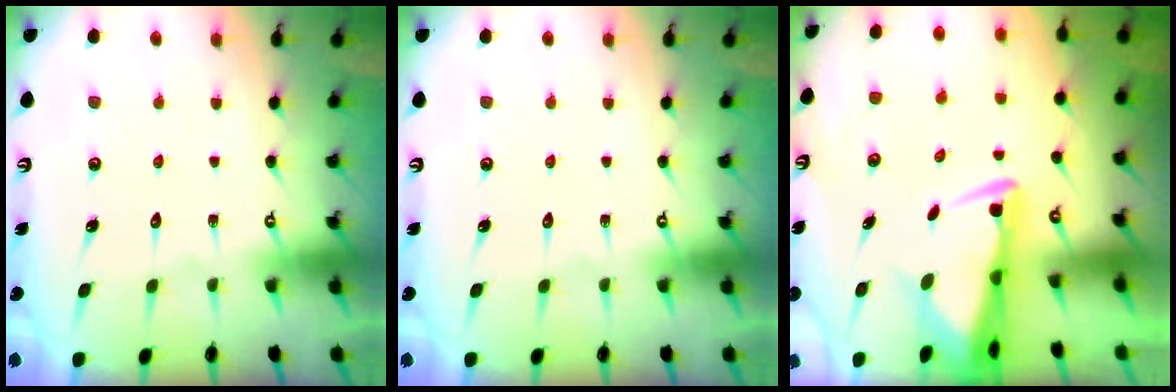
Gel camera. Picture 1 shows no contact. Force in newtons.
{"total": 0.0}
{"total": 3.3, "press": 3.2, "slide": 0.6}